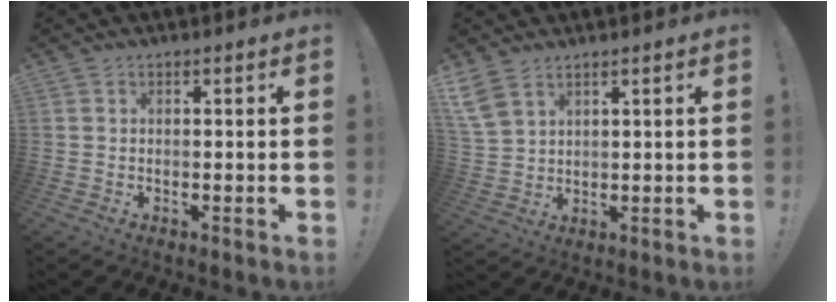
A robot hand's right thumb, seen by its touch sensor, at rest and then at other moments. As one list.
[{"total": 6.8, "force": [4.6, 3.4, 3.6], "torque": [-0.079, -0.016, 0.093]}]